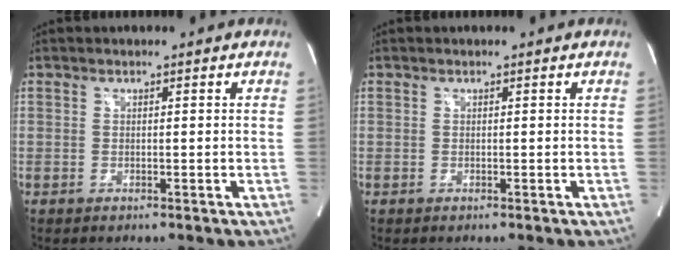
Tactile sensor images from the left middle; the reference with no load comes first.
{"total": 0.0}